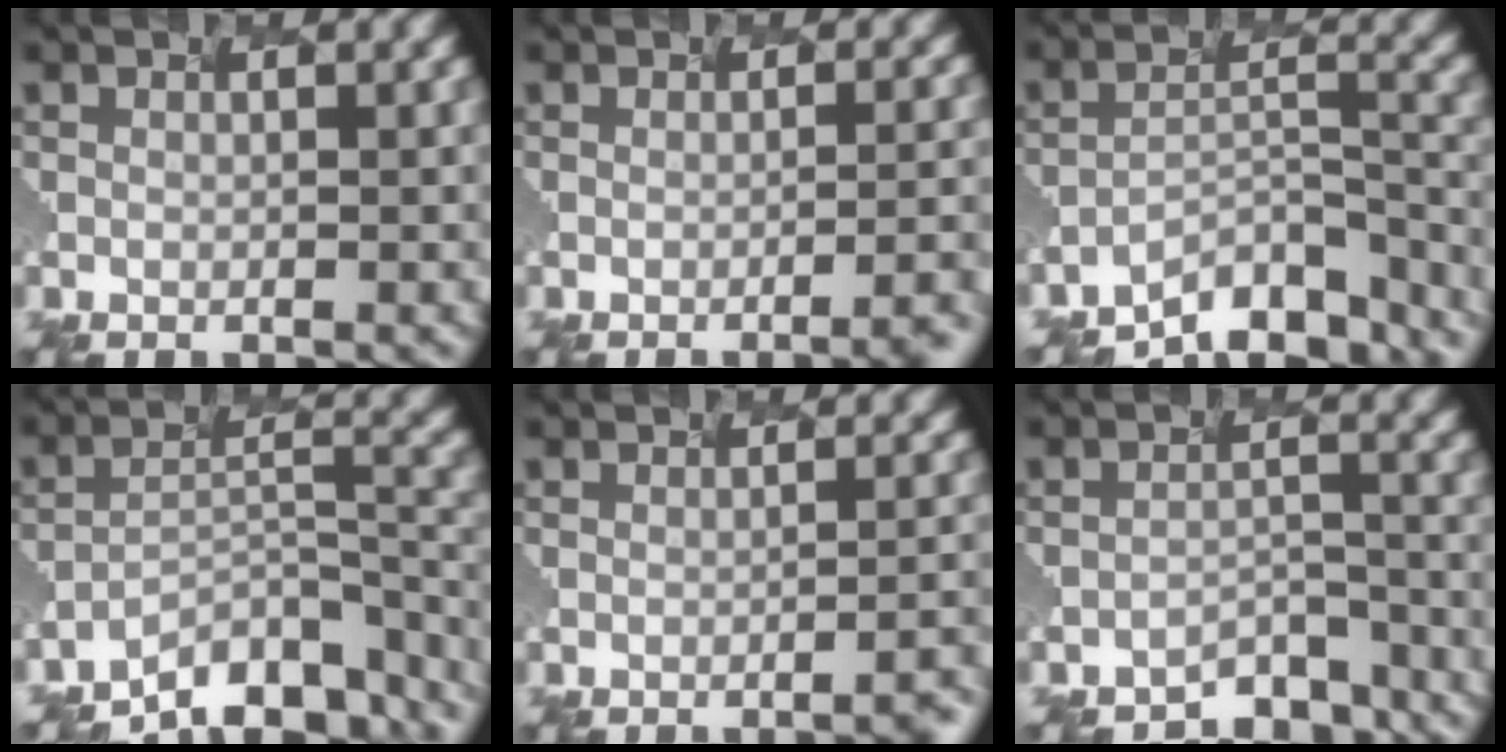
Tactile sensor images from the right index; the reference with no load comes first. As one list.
[{"total": 4.6, "force": [-2.2, 1.3, 3.9], "torque": [-0.016, 0.007, 0.000]}, {"total": 8.6, "force": [-8.1, 1.4, 2.5], "torque": [-0.046, -0.011, -0.107]}, {"total": 8.9, "force": [-8.1, 1.8, 3.4], "torque": [-0.059, -0.008, -0.112]}, {"total": 3.1, "force": [-1.7, 0.6, 2.6], "torque": [-0.016, 0.002, 0.004]}, {"total": 5.2, "force": [-5.2, 0.3, 0.2], "torque": [-0.017, -0.009, -0.050]}]